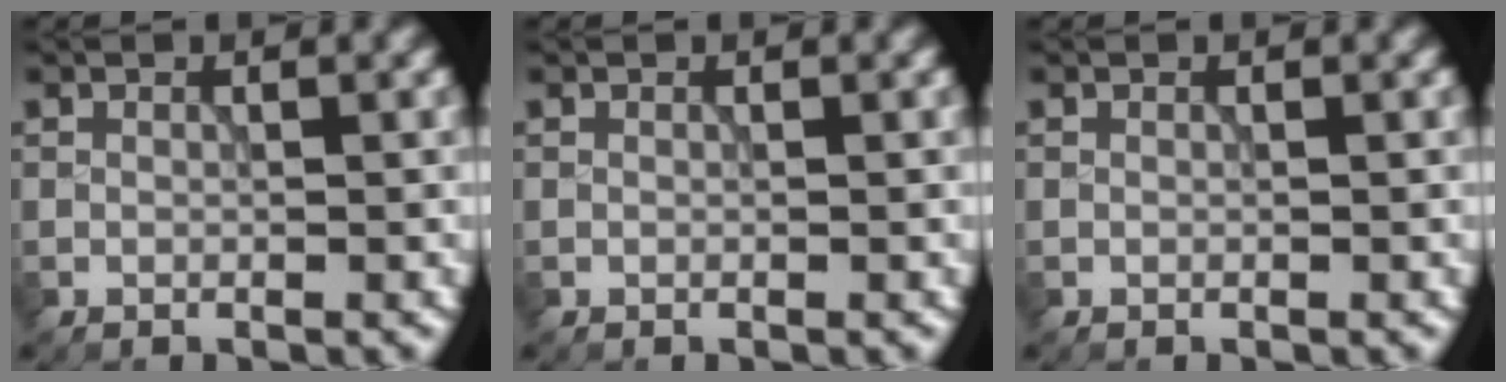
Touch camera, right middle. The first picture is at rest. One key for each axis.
{"total": 0.0}
{"total": 0.0}